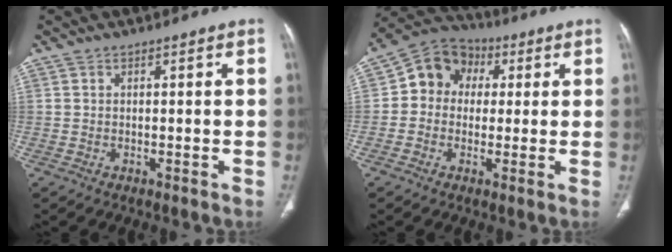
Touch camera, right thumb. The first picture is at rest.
{"total": 9.9, "force": [1.3, 8.7, 4.5], "torque": [-0.046, 0.021, 0.005]}